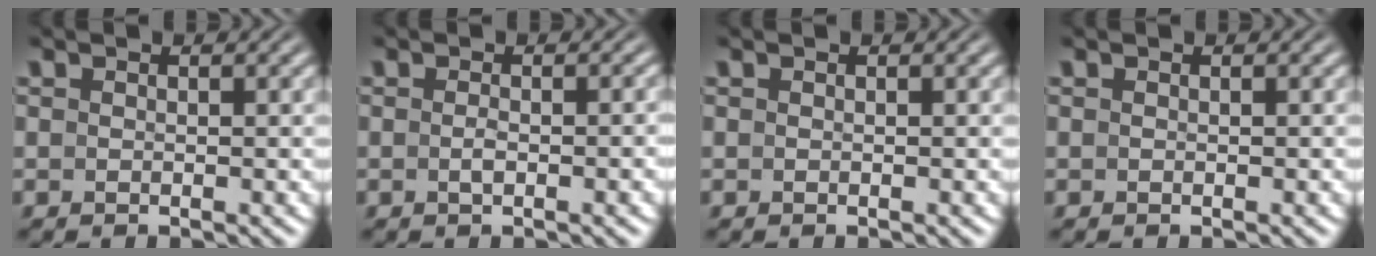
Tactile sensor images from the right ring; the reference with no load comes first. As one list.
[{"total": 1.1, "force": [-0.6, -0.3, 0.8], "torque": [-0.017, -0.003, -0.008]}, {"total": 0.0}, {"total": 0.0}]